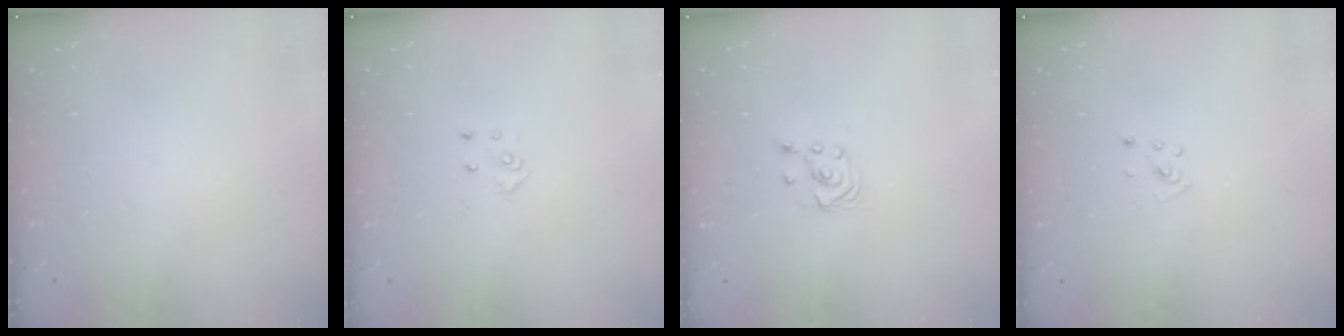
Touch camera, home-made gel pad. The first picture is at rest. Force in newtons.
{"total": 4.2, "press": 4.2, "slide": 0.4}
{"total": 2.9, "press": 2.7, "slide": 1.0}
{"total": 3.7, "press": 3.7, "slide": 0.4}